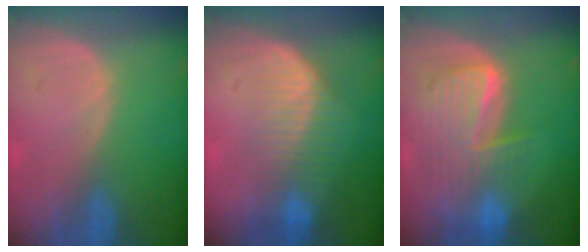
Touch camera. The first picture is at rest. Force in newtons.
{"total": 7.1, "press": 6.5, "slide": 2.8}
{"total": 9.9, "press": 8.5, "slide": 5.1}